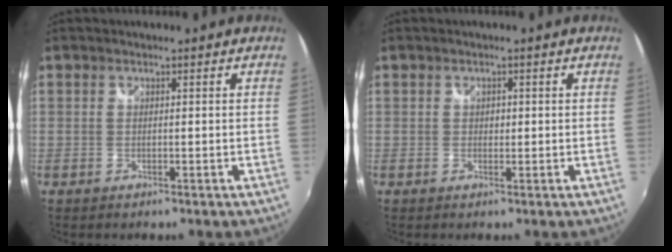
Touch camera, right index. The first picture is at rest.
{"total": 0.9, "force": [0.0, 0.9, 0.3], "torque": [-0.002, 0.000, -0.002]}